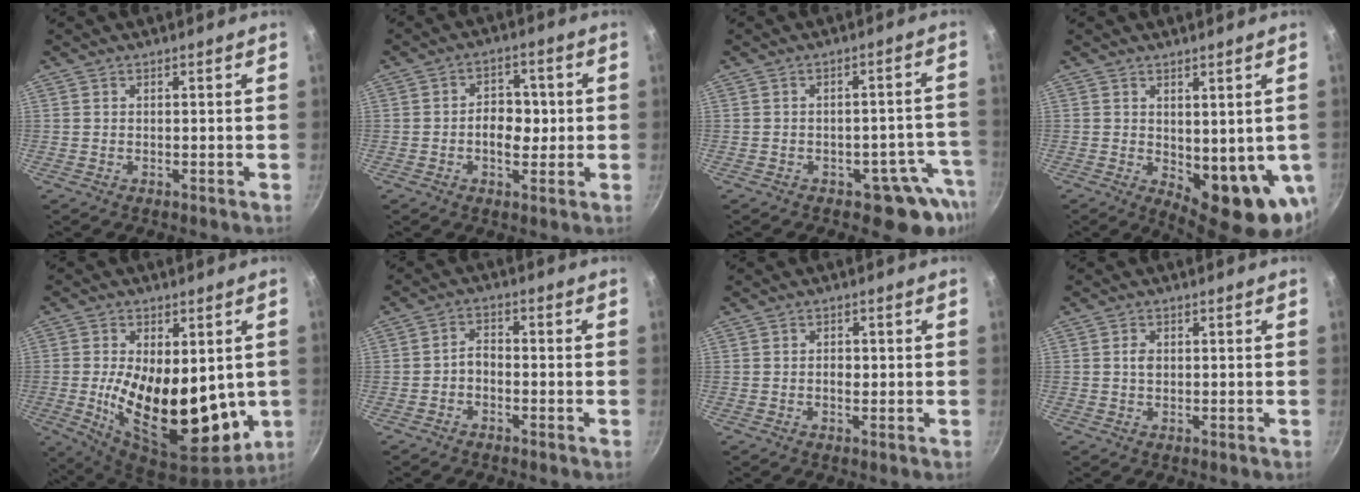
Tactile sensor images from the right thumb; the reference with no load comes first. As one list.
[{"total": 6.6, "force": [-0.4, 4.5, 4.8], "torque": [-0.044, 0.011, -0.011]}, {"total": 8.5, "force": [-5.0, 4.2, 5.5], "torque": [-0.036, 0.042, -0.058]}, {"total": 13.4, "force": [-3.5, 5.4, 11.8], "torque": [-0.130, -0.019, -0.027]}, {"total": 23.6, "force": [-2.6, 11.6, 20.4], "torque": [-0.301, -0.034, -0.006]}, {"total": 3.1, "force": [-1.2, 2.1, 2.1], "torque": [-0.027, 0.021, -0.031]}, {"total": 1.7, "force": [-0.1, 1.2, 1.3], "torque": [-0.013, 0.003, -0.004]}, {"total": 1.7, "force": [0.2, 1.2, 1.2], "torque": [-0.017, 0.001, 0.003]}]